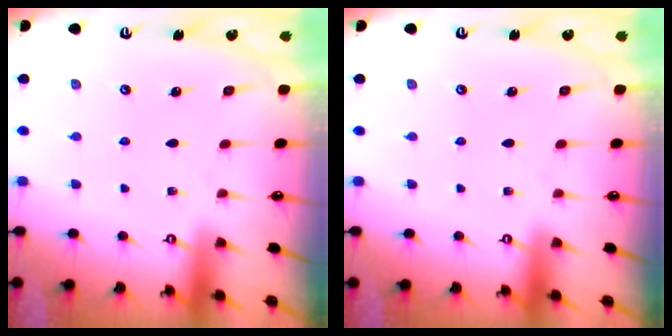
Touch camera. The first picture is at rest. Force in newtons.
{"total": 0.0}